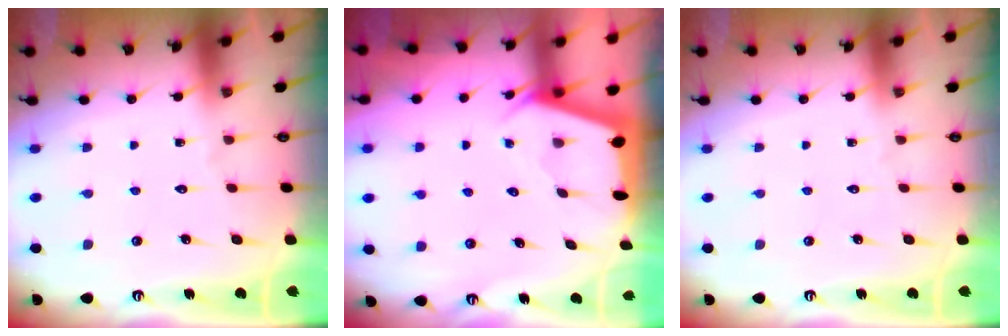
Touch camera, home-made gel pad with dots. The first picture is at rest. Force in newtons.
{"total": 2.4, "press": 2.4, "slide": 0.3}
{"total": 0.0}